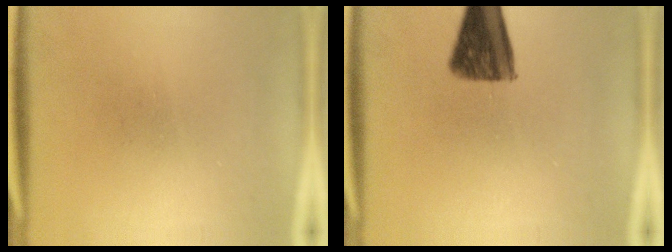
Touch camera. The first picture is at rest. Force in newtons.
{"total": 10.3}